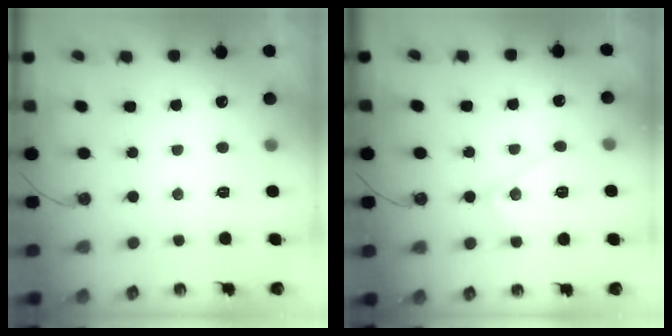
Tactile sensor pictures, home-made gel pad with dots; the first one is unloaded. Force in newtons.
{"total": 11.0, "press": 11.0, "slide": 0.5}